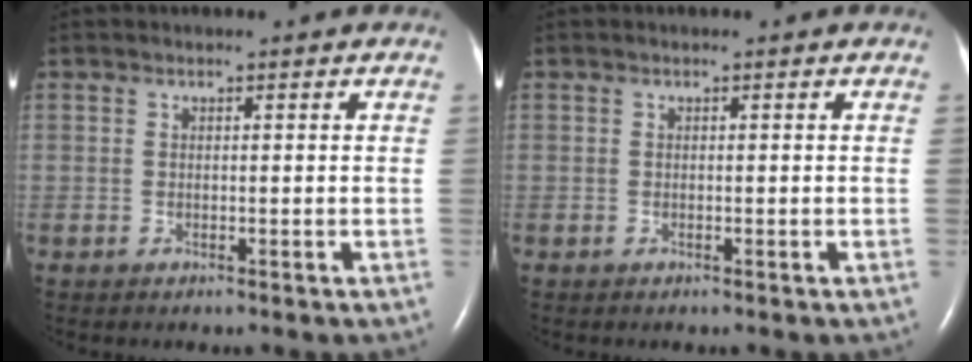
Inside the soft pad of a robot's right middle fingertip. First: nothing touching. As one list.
[{"total": 0.0}]